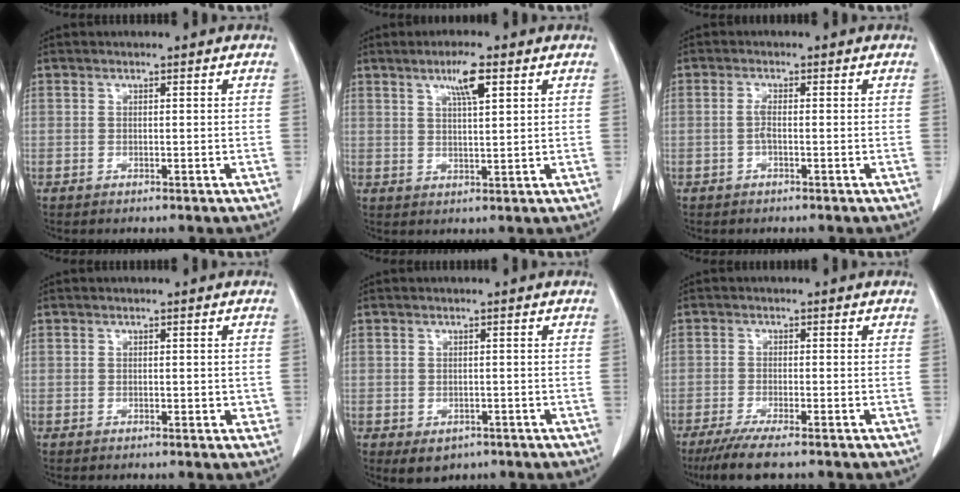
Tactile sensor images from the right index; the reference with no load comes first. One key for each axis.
{"total": 4.8, "fx": 2.5, "fy": 0.4, "fz": 4.1, "tx": -0.072, "ty": 0.002, "tz": 0.043}
{"total": 1.4, "fx": -0.4, "fy": 0.1, "fz": 1.4, "tx": -0.028, "ty": 0.002, "tz": -0.007}
{"total": 1.7, "fx": -0.1, "fy": 1.1, "fz": 1.4, "tx": -0.012, "ty": 0.001, "tz": 0.001}
{"total": 3.2, "fx": -1.6, "fy": 2.3, "fz": 1.4, "tx": -0.016, "ty": -0.001, "tz": -0.011}
{"total": 6.0, "fx": -4.5, "fy": 0.2, "fz": 3.9, "tx": -0.067, "ty": -0.014, "tz": -0.075}